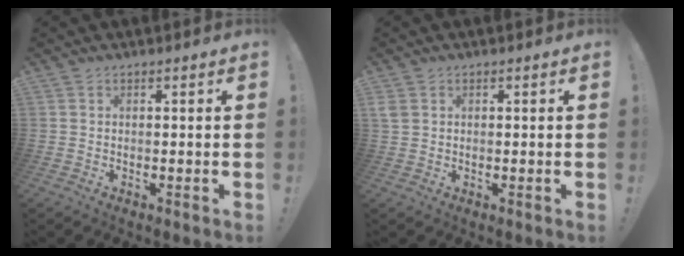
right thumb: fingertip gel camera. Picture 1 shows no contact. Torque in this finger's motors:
{"motor_torque": [0.06, 0.86, -0.17, 0.05, 0.00]}